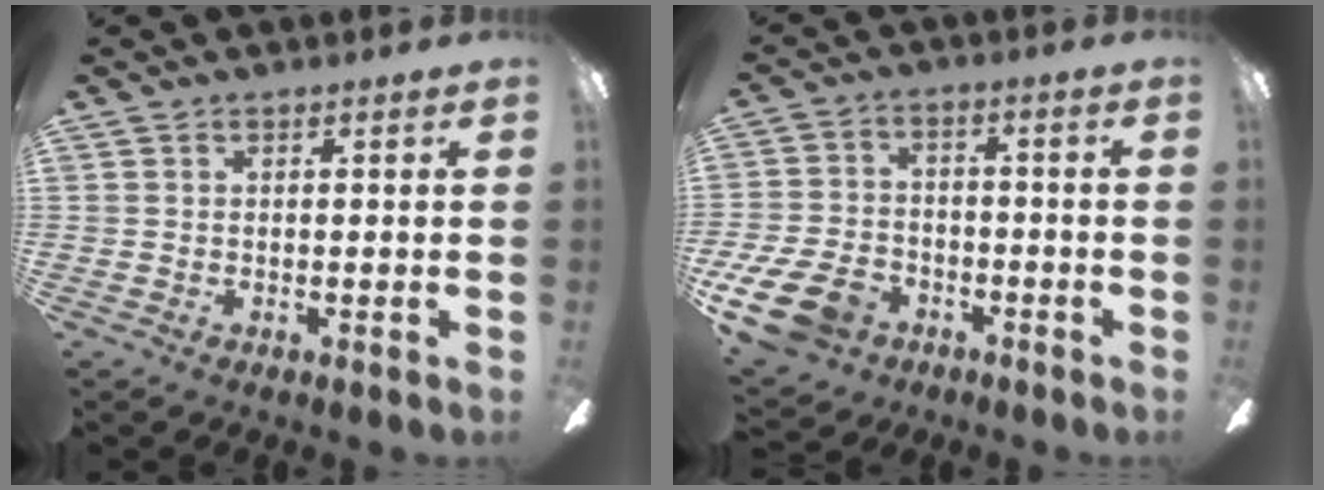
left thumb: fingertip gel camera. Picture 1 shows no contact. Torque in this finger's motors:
{"motor_torque": [-0.78, 1.49, 0.77, 1.03, 0.19]}